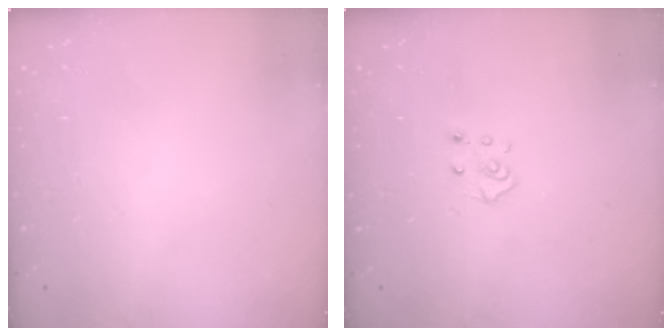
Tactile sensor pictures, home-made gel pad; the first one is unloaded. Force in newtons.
{"total": 5.1, "press": 5.1, "slide": 0.4}